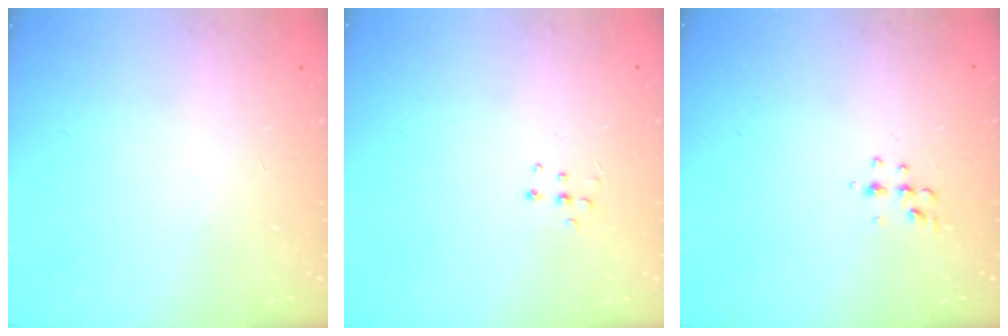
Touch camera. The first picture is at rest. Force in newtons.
{"total": 4.3, "press": 4.3, "slide": 0.4}
{"total": 4.6, "press": 4.5, "slide": 1.0}